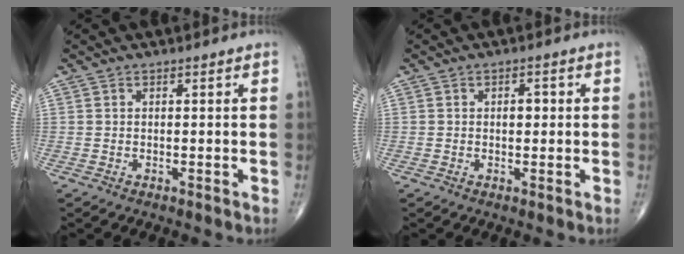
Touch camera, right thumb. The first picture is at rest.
{"total": 1.8, "force": [0.2, 1.1, 1.4], "torque": [-0.014, 0.003, 0.000]}